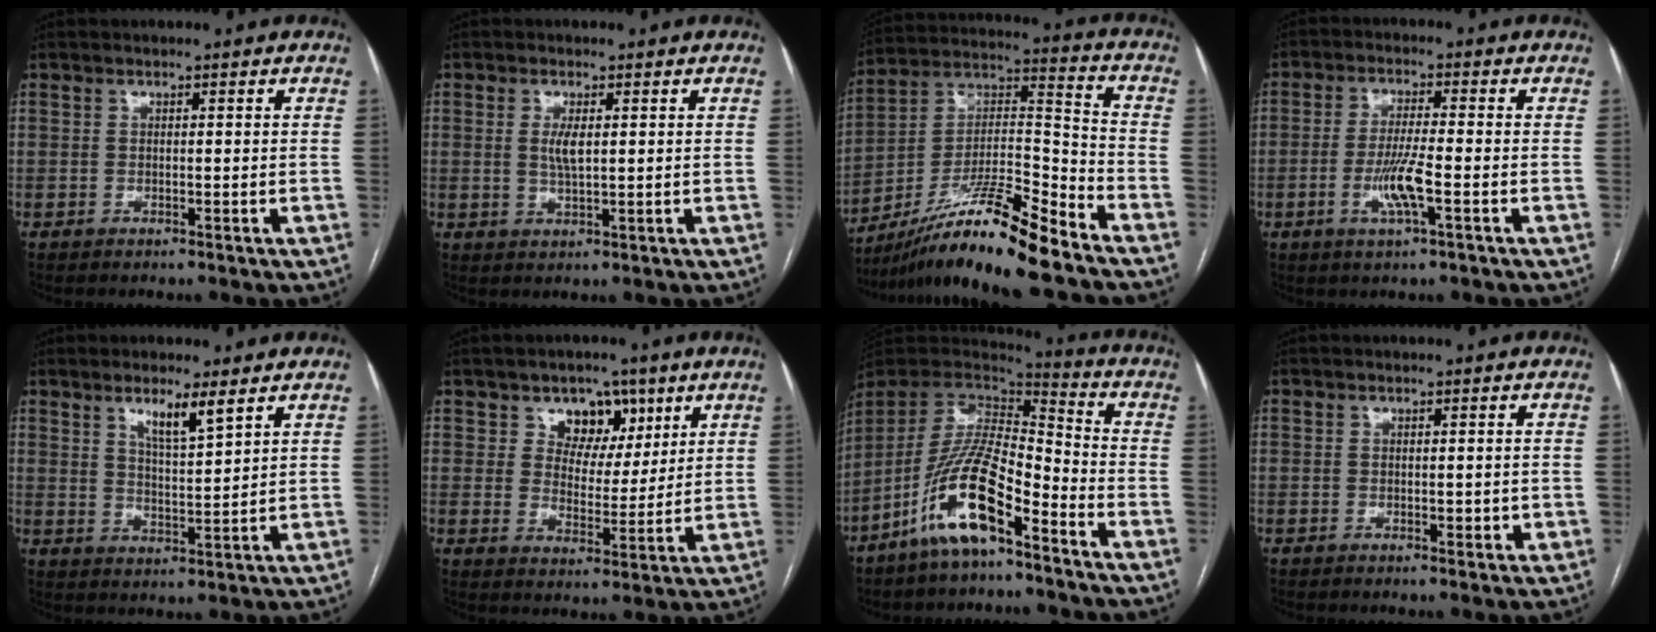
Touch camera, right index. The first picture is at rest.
{"total": 2.9, "force": [0.6, 0.8, 2.7], "torque": [-0.056, -0.002, 0.013]}
{"total": 17.5, "force": [-14.0, -0.2, 10.5], "torque": [-0.195, 0.001, -0.250]}
{"total": 6.1, "force": [-2.1, 0.5, 5.8], "torque": [-0.118, -0.007, -0.038]}
{"total": 5.4, "force": [3.5, 0.5, 4.1], "torque": [-0.076, -0.009, 0.063]}
{"total": 7.4, "force": [4.0, 5.3, 3.2], "torque": [-0.041, 0.010, 0.065]}
{"total": 14.4, "force": [-8.5, 3.6, 11.0], "torque": [-0.218, -0.001, -0.156]}
{"total": 1.6, "force": [-0.2, 0.8, 1.3], "torque": [-0.019, 0.001, 0.000]}